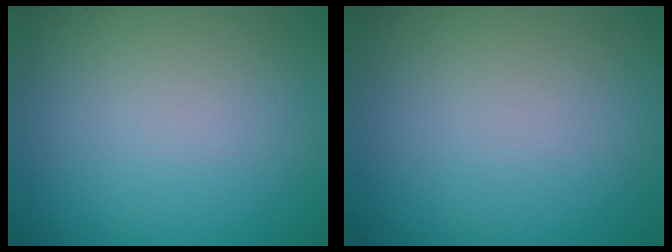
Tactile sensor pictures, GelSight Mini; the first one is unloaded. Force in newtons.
{"total": 0.0}